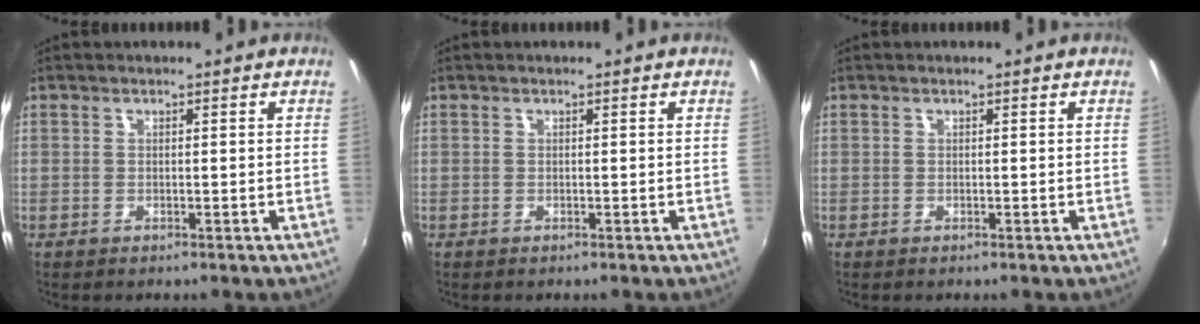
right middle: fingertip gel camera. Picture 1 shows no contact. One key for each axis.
{"total": 0.0}
{"total": 0.0}